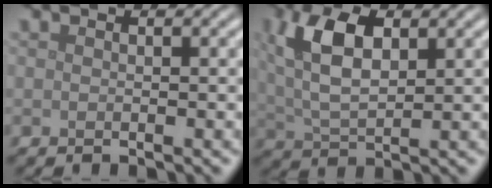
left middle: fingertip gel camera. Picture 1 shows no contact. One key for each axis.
{"total": 7.1, "fx": 2.5, "fy": 3.6, "fz": 5.6, "tx": -0.119, "ty": 0.010, "tz": 0.045}